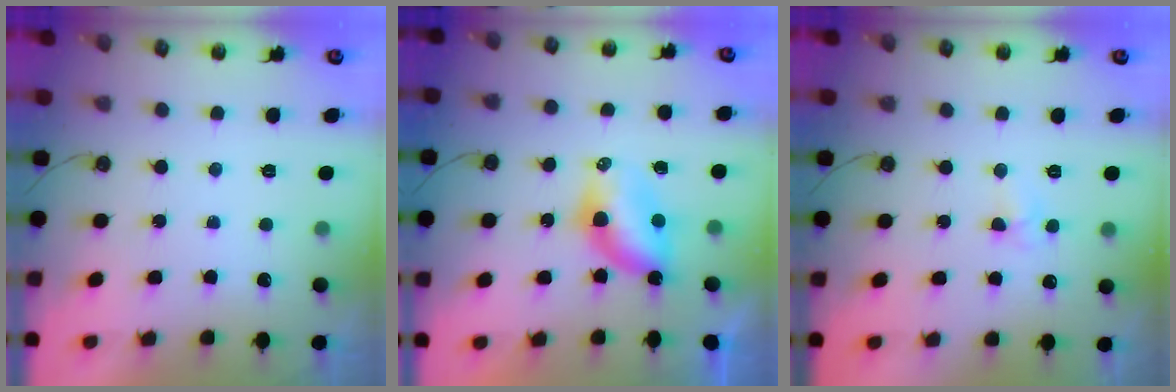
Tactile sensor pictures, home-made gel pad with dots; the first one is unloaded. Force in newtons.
{"total": 6.4, "press": 6.4, "slide": 0.2}
{"total": 4.7, "press": 4.7, "slide": 0.7}